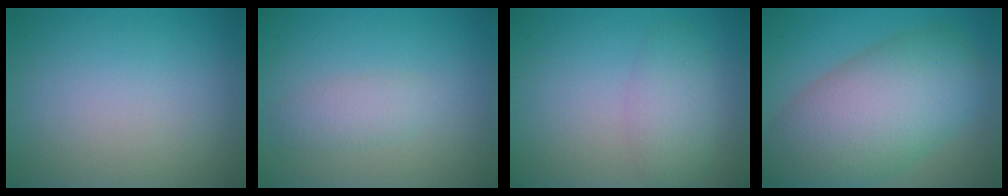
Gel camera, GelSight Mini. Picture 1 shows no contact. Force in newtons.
{"total": 1.7, "press": 1.7, "slide": 0.1}
{"total": 2.8, "press": 2.8, "slide": 0.1}
{"total": 10.9, "press": 10.9, "slide": 0.5}